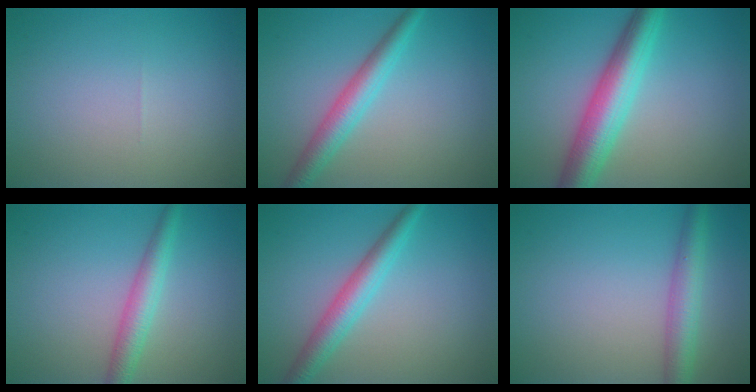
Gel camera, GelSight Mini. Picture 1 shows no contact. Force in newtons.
{"total": 3.6, "press": 3.6, "slide": 0.1}
{"total": 6.4, "press": 6.4, "slide": 0.2}
{"total": 3.0, "press": 3.0, "slide": 0.1}
{"total": 3.6, "press": 3.6, "slide": 0.1}
{"total": 3.7, "press": 3.7, "slide": 0.1}